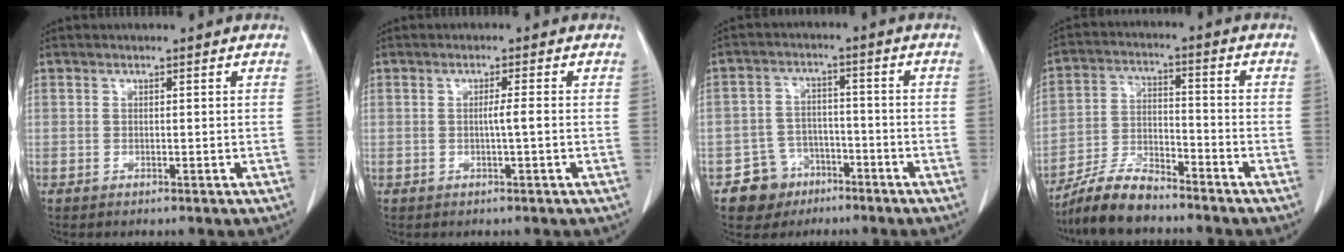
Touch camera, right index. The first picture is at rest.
{"total": 1.7, "force": [-0.2, -0.3, 1.7], "torque": [-0.031, 0.000, -0.004]}
{"total": 6.4, "force": [-3.8, 5.1, 0.4], "torque": [0.003, 0.014, -0.058]}
{"total": 8.5, "force": [-7.5, 2.0, 3.4], "torque": [-0.070, -0.007, -0.141]}